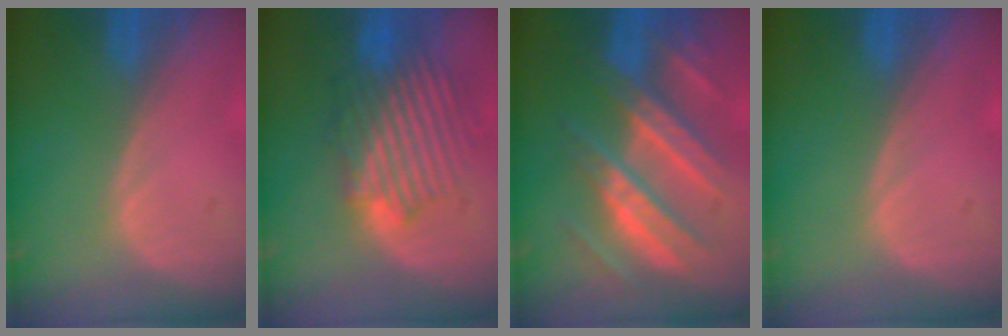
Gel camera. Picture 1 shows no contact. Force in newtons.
{"total": 8.6, "press": 8.5, "slide": 1.6}
{"total": 10.7, "press": 10.7, "slide": 1.0}
{"total": 0.0}